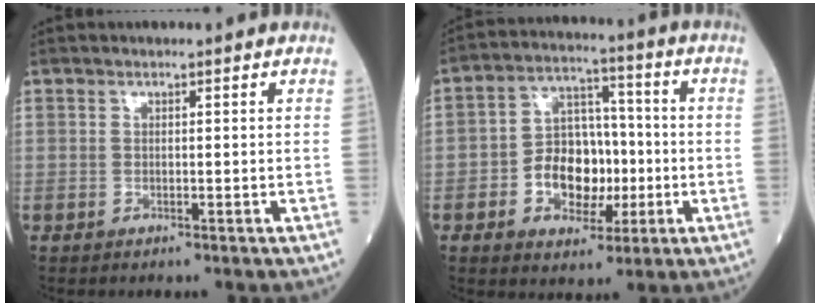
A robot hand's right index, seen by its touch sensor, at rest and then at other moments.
{"total": 10.1, "force": [-2.2, 6.6, 7.3], "torque": [-0.128, 0.028, -0.034]}